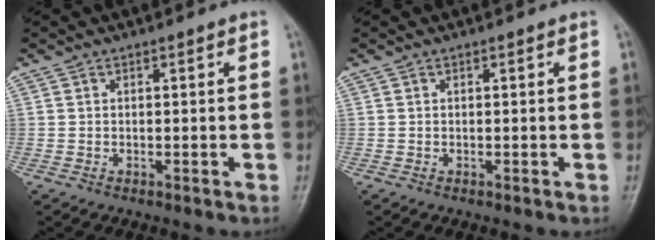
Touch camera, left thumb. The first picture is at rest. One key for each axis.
{"total": 0.0}